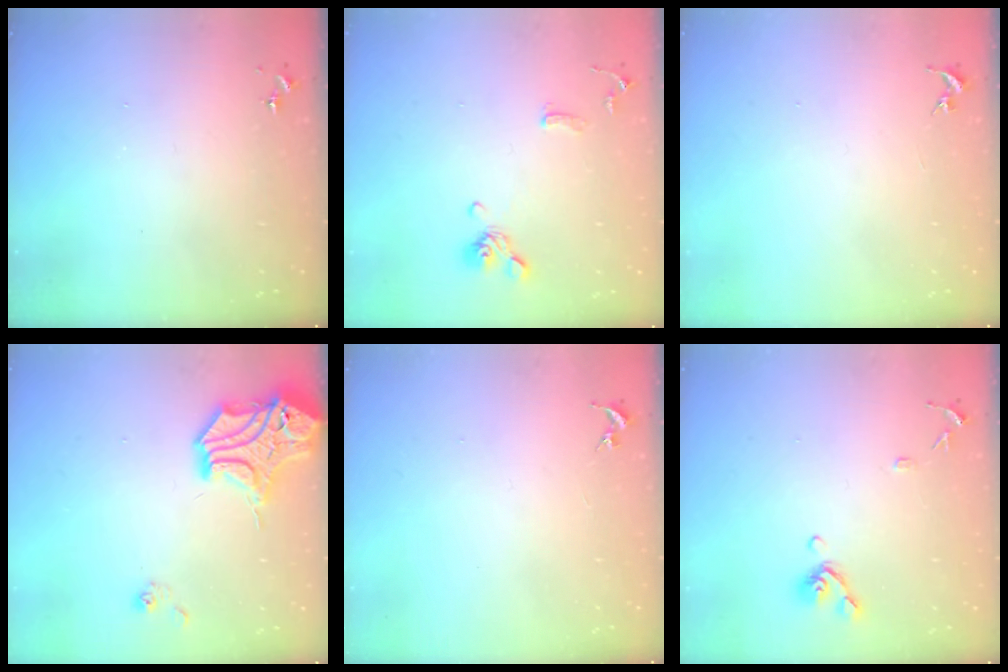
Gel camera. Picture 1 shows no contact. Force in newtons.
{"total": 11.2, "press": 11.0, "slide": 2.0}
{"total": 0.0}
{"total": 15.0, "press": 14.7, "slide": 2.7}
{"total": 0.0}
{"total": 8.9, "press": 8.8, "slide": 1.4}